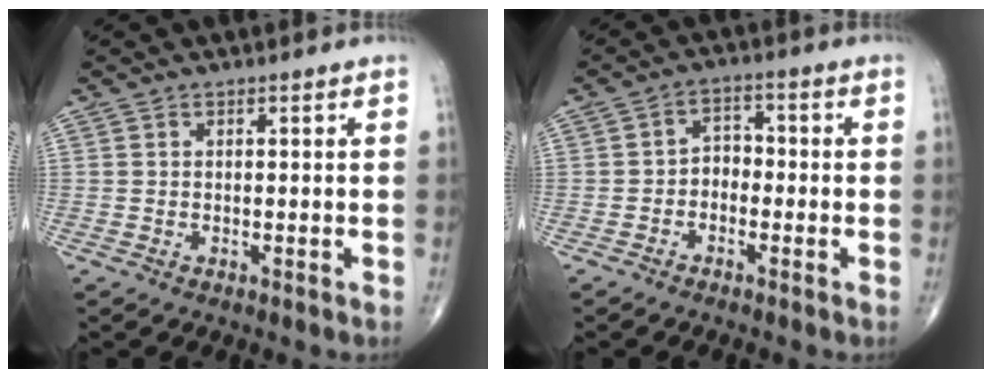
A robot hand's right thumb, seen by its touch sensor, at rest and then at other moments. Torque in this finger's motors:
{"motor_torque": [-0.32, 0.30, 0.17, 0.01, 0.04]}